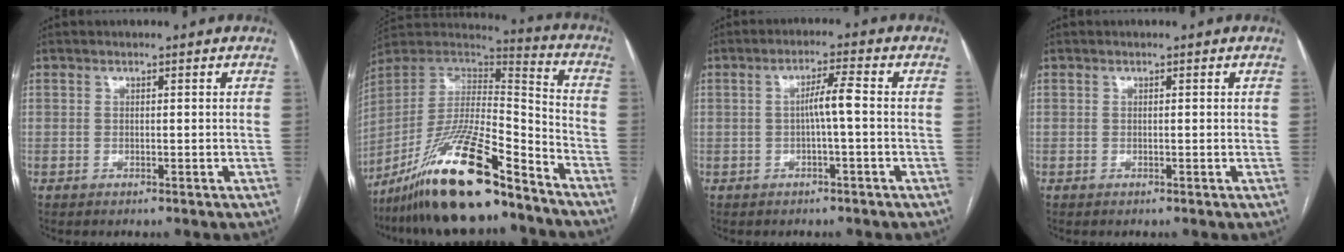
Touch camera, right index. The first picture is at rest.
{"total": 21.3, "force": [-15.9, 2.9, 13.9], "torque": [-0.275, -0.014, -0.289]}
{"total": 3.7, "force": [-0.4, -0.1, 3.7], "torque": [-0.064, 0.009, -0.003]}
{"total": 0.0}